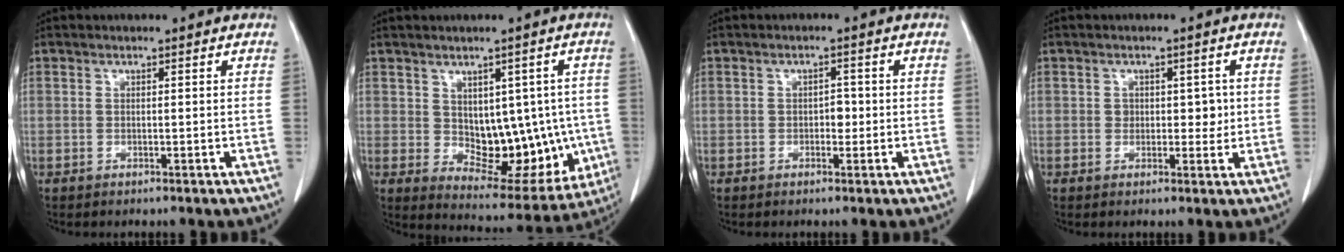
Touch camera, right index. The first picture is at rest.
{"total": 13.2, "force": [-0.5, 7.6, 10.9], "torque": [-0.124, 0.010, 0.024]}
{"total": 1.8, "force": [-0.3, 1.1, 1.3], "torque": [-0.014, 0.005, -0.004]}
{"total": 3.1, "force": [0.3, 2.2, 2.1], "torque": [-0.019, 0.004, 0.006]}